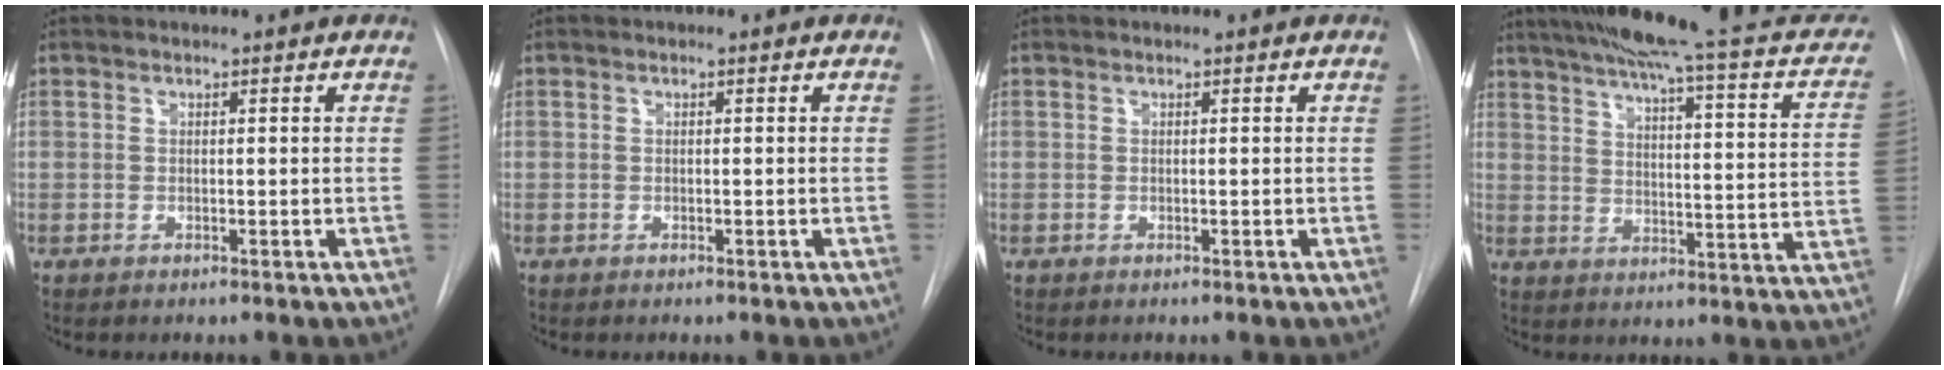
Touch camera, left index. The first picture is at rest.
{"total": 0.0}
{"total": 0.0}
{"total": 26.4, "force": [22.2, 3.1, 13.9], "torque": [-0.199, -0.036, 0.269]}